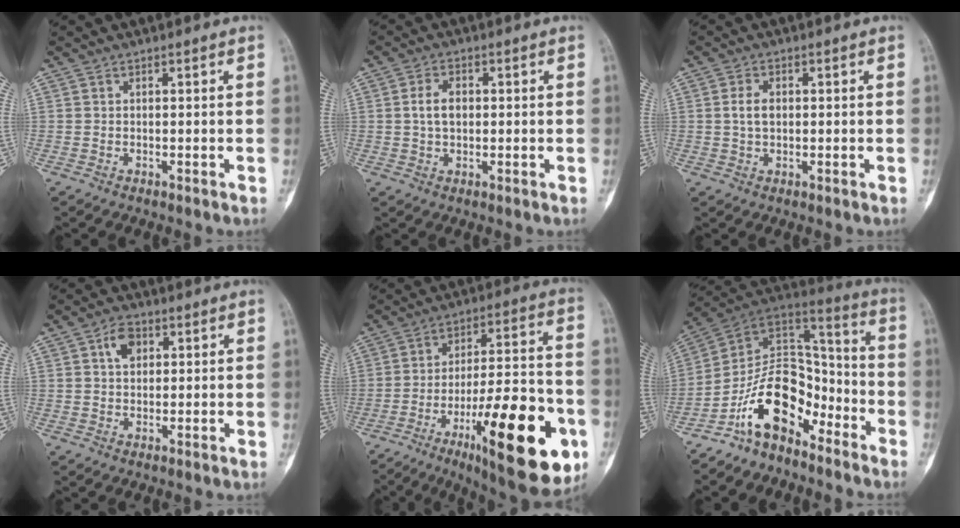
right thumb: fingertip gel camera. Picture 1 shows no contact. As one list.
[{"total": 4.3, "force": [0.4, 2.8, 3.3], "torque": [-0.060, 0.007, 0.005]}, {"total": 3.3, "force": [0.3, 2.1, 2.5], "torque": [-0.047, 0.004, 0.004]}, {"total": 4.7, "force": [1.6, 3.3, 3.0], "torque": [-0.037, 0.003, 0.024]}, {"total": 27.0, "force": [-10.6, 8.0, 23.5], "torque": [-0.309, 0.044, -0.151]}, {"total": 15.6, "force": [-9.1, 8.9, 9.0], "torque": [-0.124, 0.108, -0.173]}]